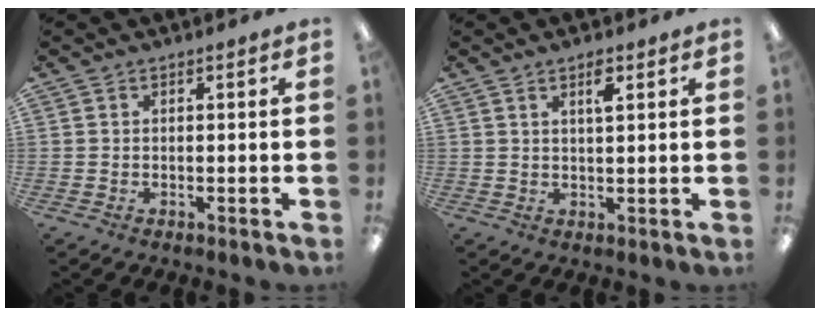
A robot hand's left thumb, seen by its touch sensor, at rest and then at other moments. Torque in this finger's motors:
{"motor_torque": [0.13, 0.06, 0.06, -0.18, 0.01]}